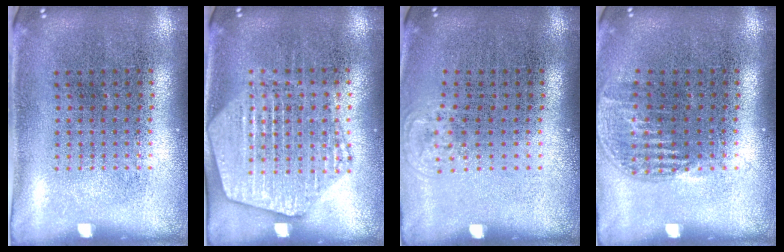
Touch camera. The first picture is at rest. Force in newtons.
{"total": 1.9, "press": 1.9, "slide": 0.2}
{"total": 0.6, "press": 0.5, "slide": 0.3}
{"total": 1.1, "press": 1.0, "slide": 0.6}